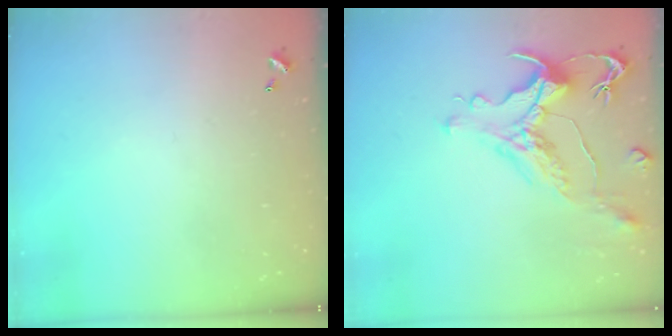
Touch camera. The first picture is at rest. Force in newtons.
{"total": 1.4, "press": 0.2, "slide": 1.4}